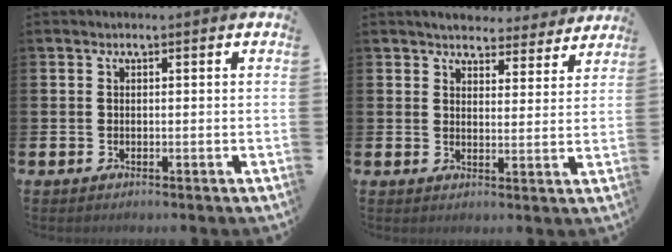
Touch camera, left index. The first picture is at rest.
{"total": 4.4, "force": [4.3, 1.2, 0.1], "torque": [-0.005, -0.031, 0.072]}